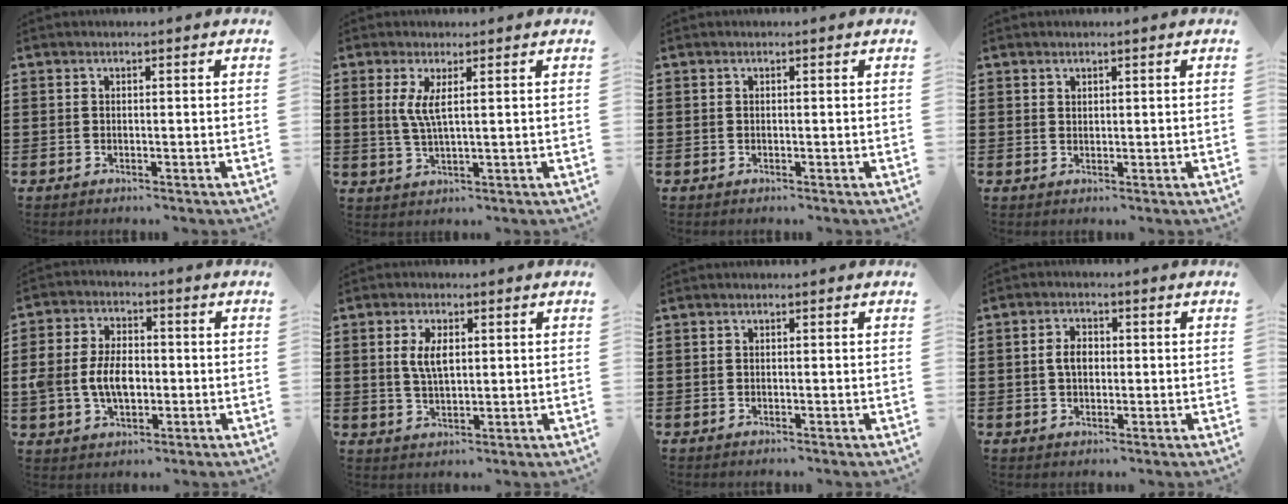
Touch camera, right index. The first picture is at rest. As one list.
[{"total": 3.8, "force": [1.1, 0.5, 3.6], "torque": [-0.082, -0.005, 0.016]}, {"total": 0.0}, {"total": 1.0, "force": [0.9, 0.5, 0.1], "torque": [-0.003, 0.003, 0.017]}, {"total": 7.4, "force": [-0.8, 5.0, 5.3], "torque": [-0.121, 0.001, -0.023]}, {"total": 4.6, "force": [1.1, 2.1, 4.0], "torque": [-0.082, 0.009, 0.017]}, {"total": 0.0}, {"total": 3.2, "force": [0.2, 2.0, 2.5], "torque": [-0.052, 0.009, 0.001]}]